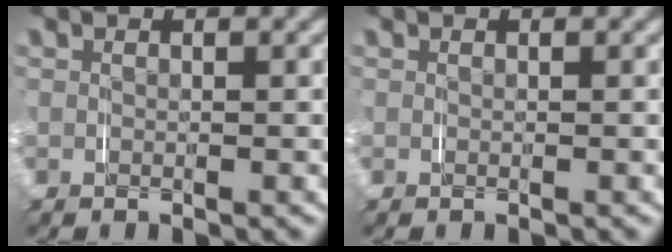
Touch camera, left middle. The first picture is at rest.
{"total": 0.0}